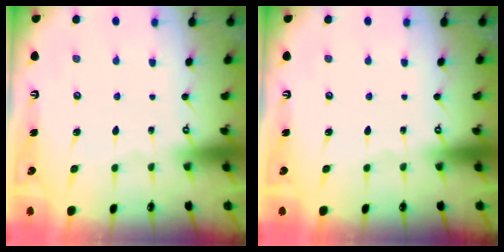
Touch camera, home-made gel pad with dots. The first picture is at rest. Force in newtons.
{"total": 0.0}